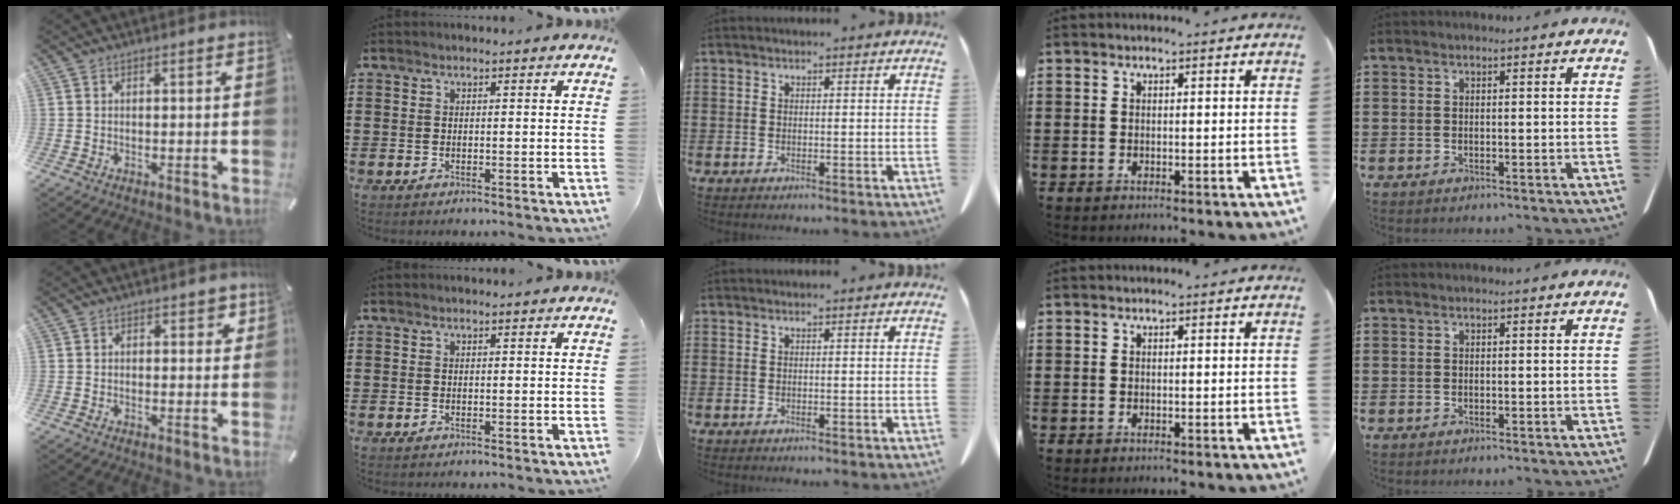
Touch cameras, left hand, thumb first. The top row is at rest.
{"thumb": {"total": 2.3, "force": [0.2, 1.7, 1.6], "torque": [-0.015, 0.003, -0.002]}}